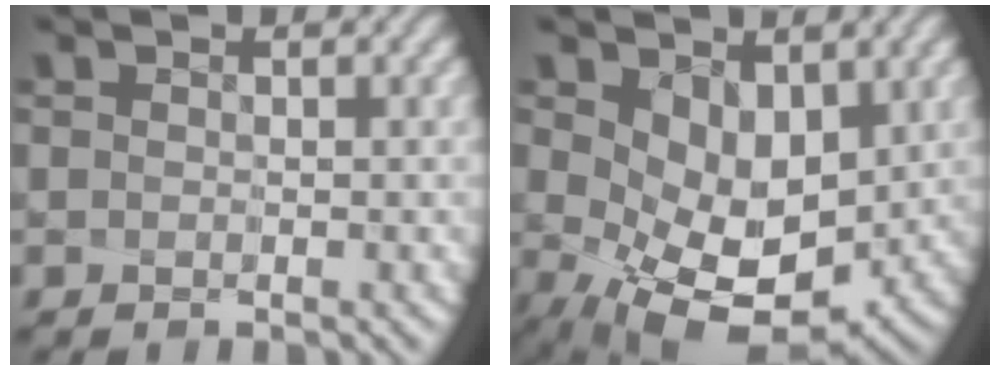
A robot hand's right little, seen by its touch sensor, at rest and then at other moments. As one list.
[{"total": 8.1, "force": [0.3, 5.1, 6.3], "torque": [-0.098, -0.035, 0.032]}]